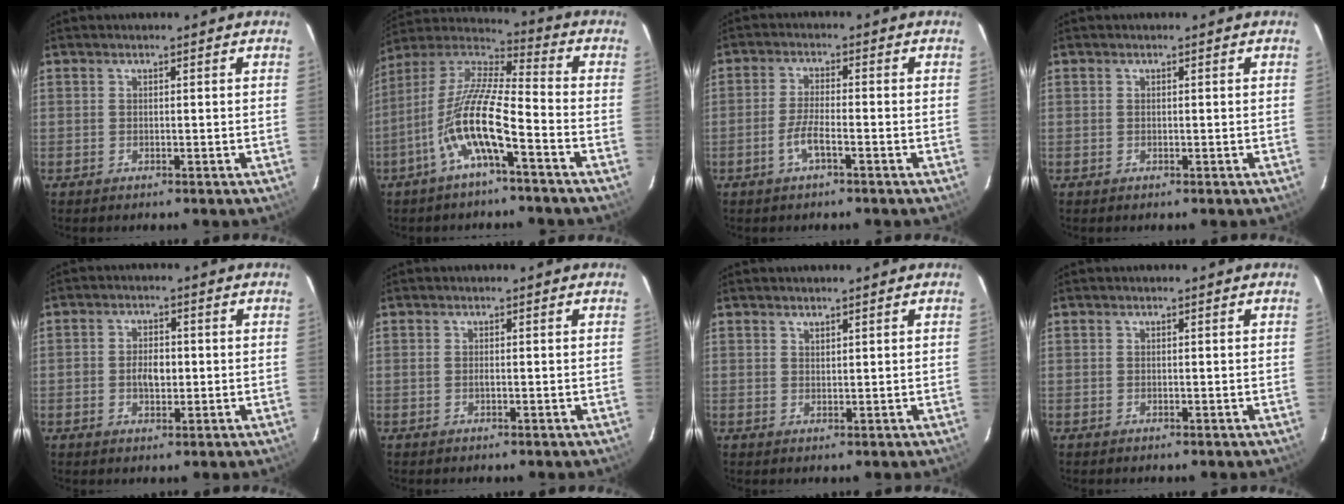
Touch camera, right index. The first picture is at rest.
{"total": 13.5, "force": [-5.9, 2.2, 11.9], "torque": [-0.231, -0.003, -0.118]}
{"total": 4.1, "force": [-2.3, 0.6, 3.4], "torque": [-0.075, -0.001, -0.046]}
{"total": 0.0}
{"total": 4.1, "force": [-0.5, 2.6, 3.2], "torque": [-0.058, 0.005, -0.007]}
{"total": 0.6, "force": [-0.1, 0.0, 0.5], "torque": [-0.011, 0.000, -0.004]}
{"total": 1.0, "force": [1.0, 0.3, 0.2], "torque": [-0.005, 0.001, 0.018]}
{"total": 0.0}